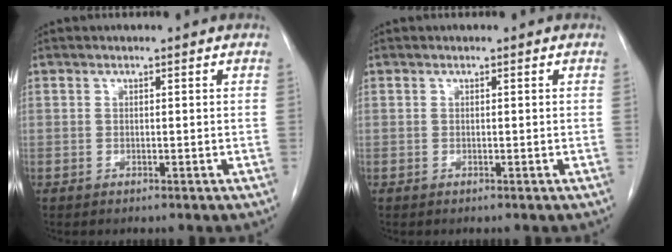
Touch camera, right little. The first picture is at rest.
{"total": 0.0}